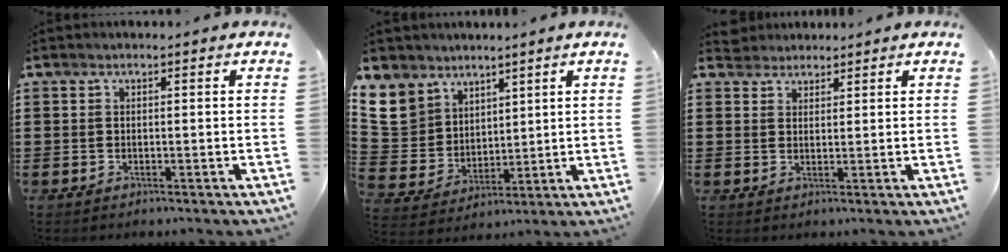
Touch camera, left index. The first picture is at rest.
{"total": 8.1, "force": [5.3, 6.1, 0.8], "torque": [-0.070, -0.023, 0.106]}
{"total": 2.2, "force": [2.0, 0.9, -0.3], "torque": [-0.002, 0.005, 0.041]}